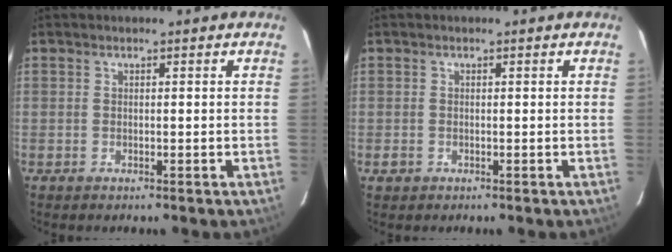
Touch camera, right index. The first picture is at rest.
{"total": 0.9, "force": [-0.3, 0.9, 0.1], "torque": [-0.002, 0.004, -0.004]}